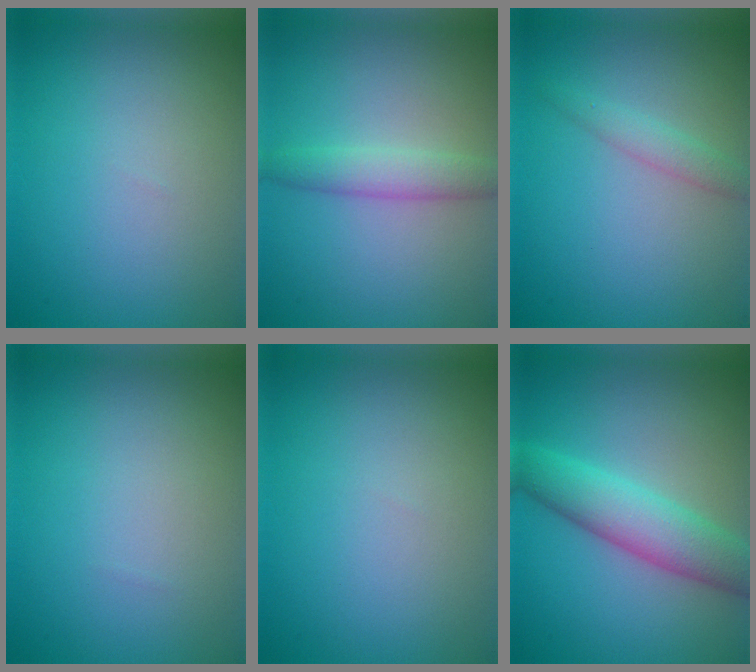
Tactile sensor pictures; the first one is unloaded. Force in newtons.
{"total": 2.6, "press": 2.6, "slide": 0.1}
{"total": 1.6, "press": 1.6, "slide": 0.0}
{"total": 0.0}
{"total": 0.0}
{"total": 5.6, "press": 5.6, "slide": 0.3}